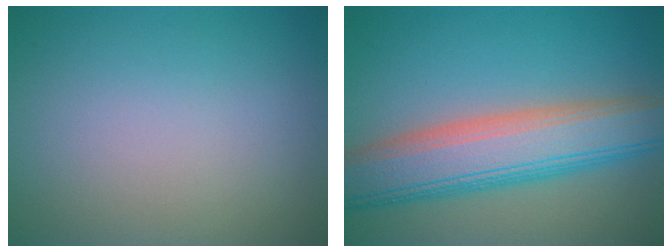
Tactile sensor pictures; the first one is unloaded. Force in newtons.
{"total": 8.6, "press": 8.6, "slide": 0.3}